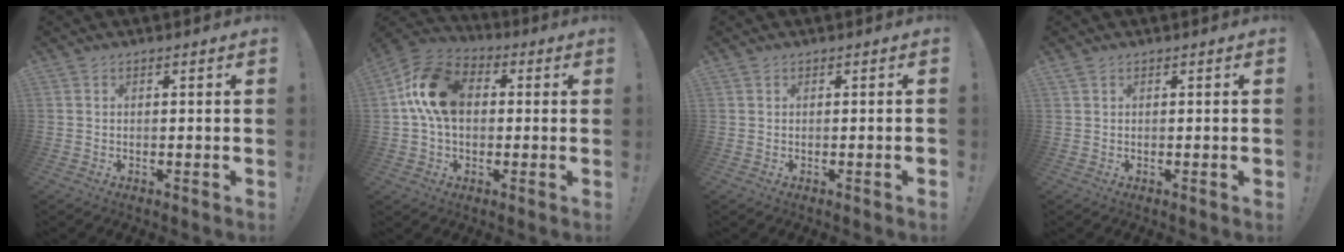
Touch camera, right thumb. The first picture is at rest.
{"total": 15.5, "force": [2.3, 10.8, 10.9], "torque": [-0.186, 0.014, 0.043]}
{"total": 1.1, "force": [-0.5, -0.2, 1.0], "torque": [-0.017, 0.001, -0.009]}
{"total": 1.1, "force": [0.0, -0.2, 1.1], "torque": [-0.020, -0.001, -0.001]}